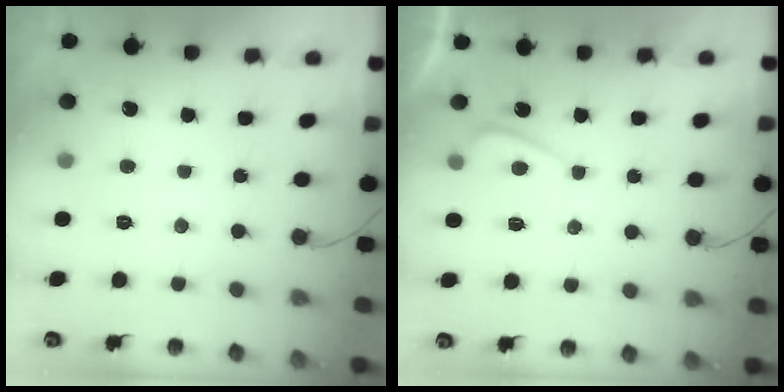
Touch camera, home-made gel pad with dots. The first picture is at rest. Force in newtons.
{"total": 1.8, "press": 1.7, "slide": 0.6}